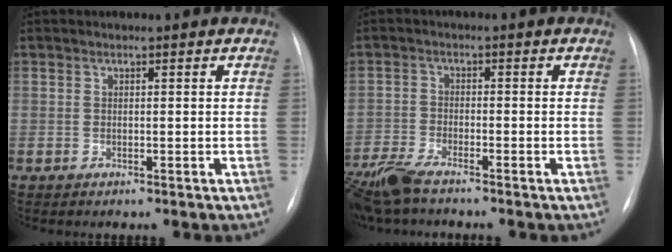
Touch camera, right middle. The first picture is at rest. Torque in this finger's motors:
{"motor_torque": [0.93, -0.87, 0.21, 0.07]}